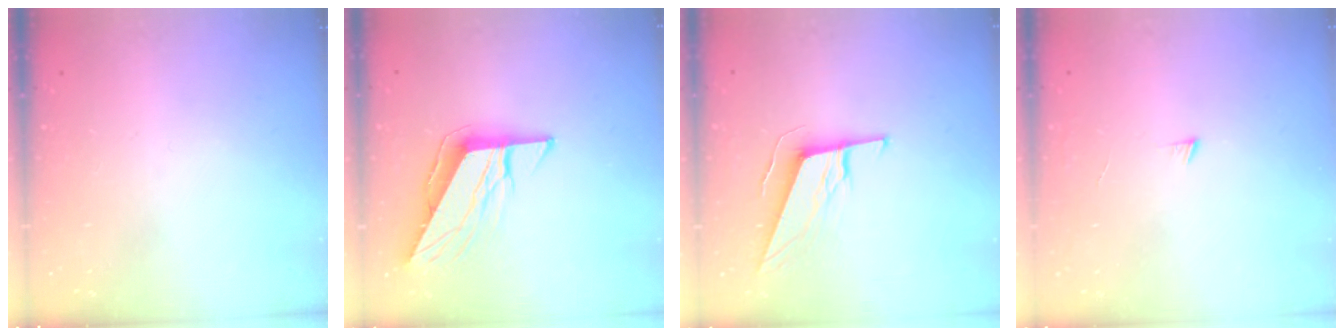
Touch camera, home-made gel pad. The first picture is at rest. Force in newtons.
{"total": 9.4, "press": 9.4, "slide": 1.0}
{"total": 11.2, "press": 11.0, "slide": 2.4}
{"total": 4.1, "press": 4.1, "slide": 0.4}